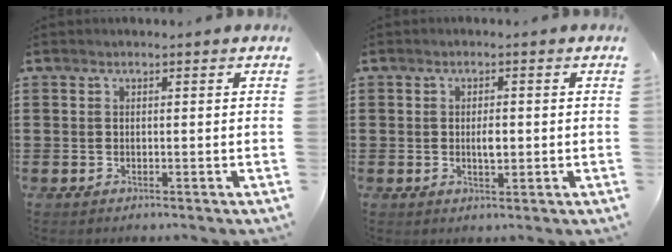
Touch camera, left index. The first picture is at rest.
{"total": 2.4, "force": [0.0, 0.9, 2.2], "torque": [-0.034, -0.004, -0.002]}